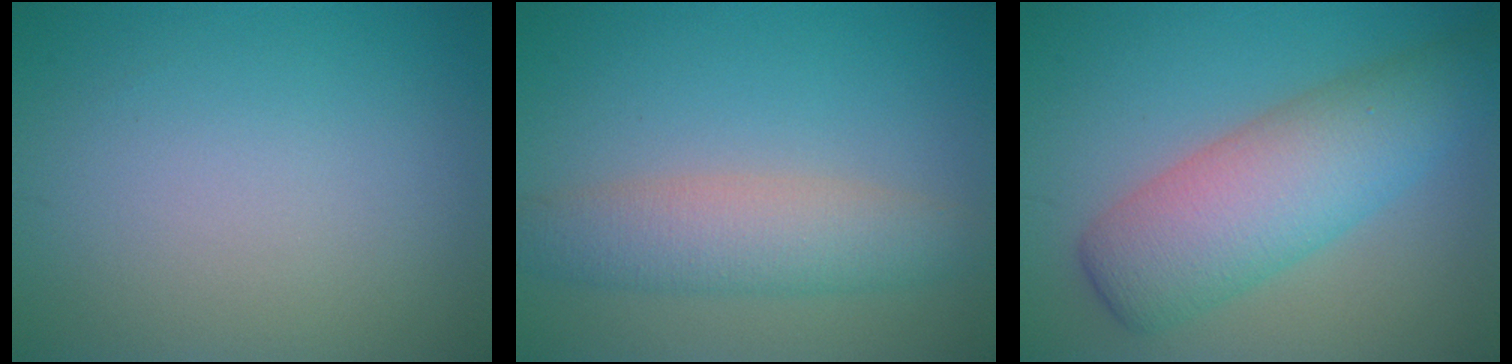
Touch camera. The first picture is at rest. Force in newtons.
{"total": 4.6, "press": 4.6, "slide": 0.1}
{"total": 7.5, "press": 7.5, "slide": 0.2}